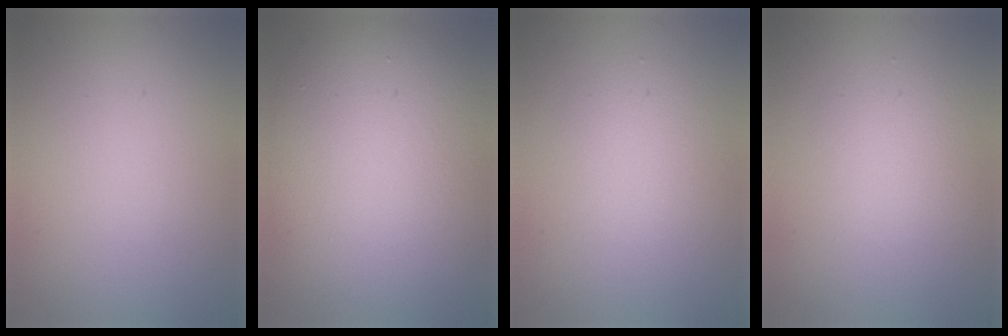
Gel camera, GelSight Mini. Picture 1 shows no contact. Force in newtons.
{"total": 11.5, "press": 11.4, "slide": 1.2}
{"total": 2.9, "press": 2.9, "slide": 0.2}
{"total": 2.6, "press": 2.6, "slide": 0.1}